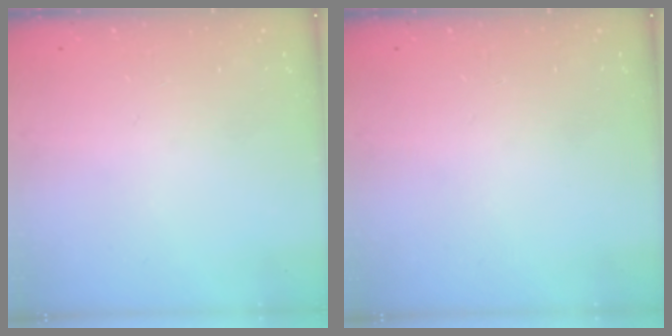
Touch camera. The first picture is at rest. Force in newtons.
{"total": 0.0}